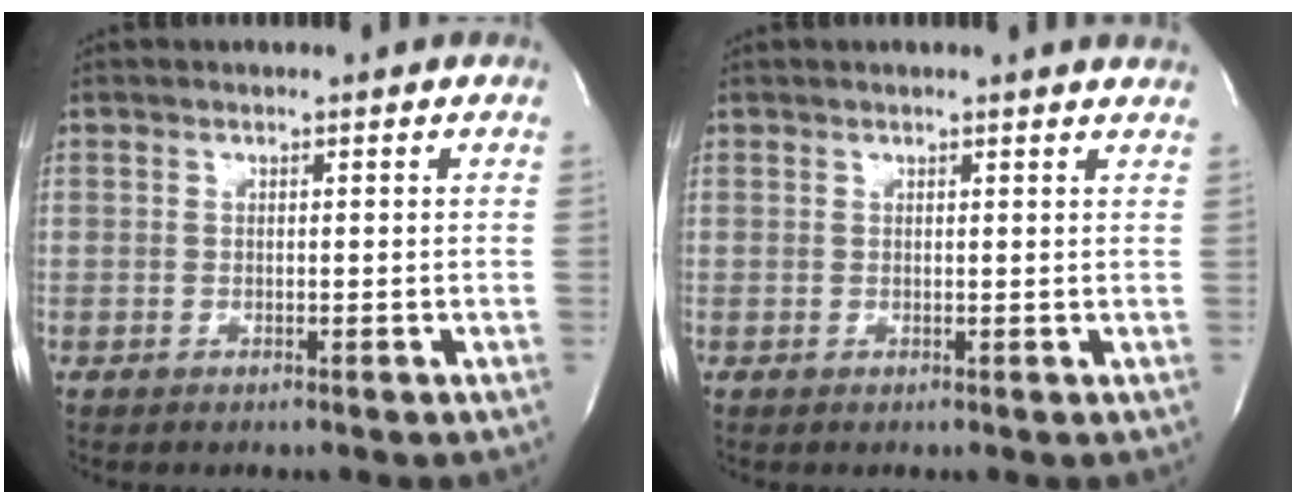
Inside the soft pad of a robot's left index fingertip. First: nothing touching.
{"total": 3.8, "force": [3.6, -0.2, 1.2], "torque": [-0.017, 0.003, 0.027]}